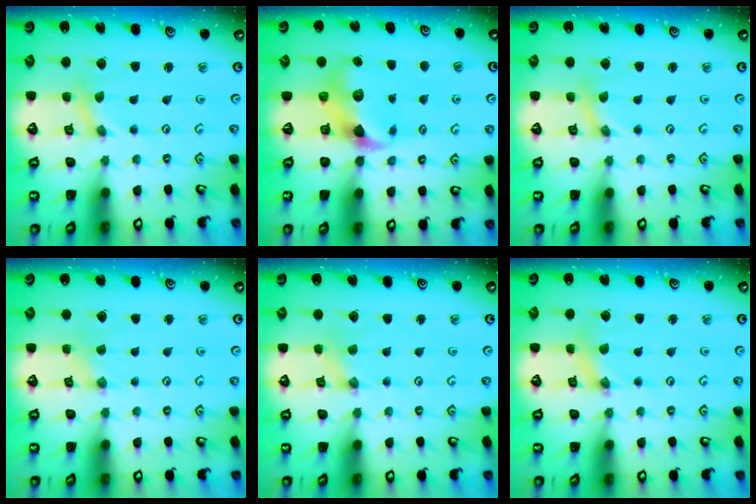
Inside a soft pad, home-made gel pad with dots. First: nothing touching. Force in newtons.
{"total": 7.7, "press": 7.7, "slide": 1.0}
{"total": 0.0}
{"total": 0.9, "press": 0.9, "slide": 0.2}
{"total": 0.0}
{"total": 2.0, "press": 2.0, "slide": 0.3}